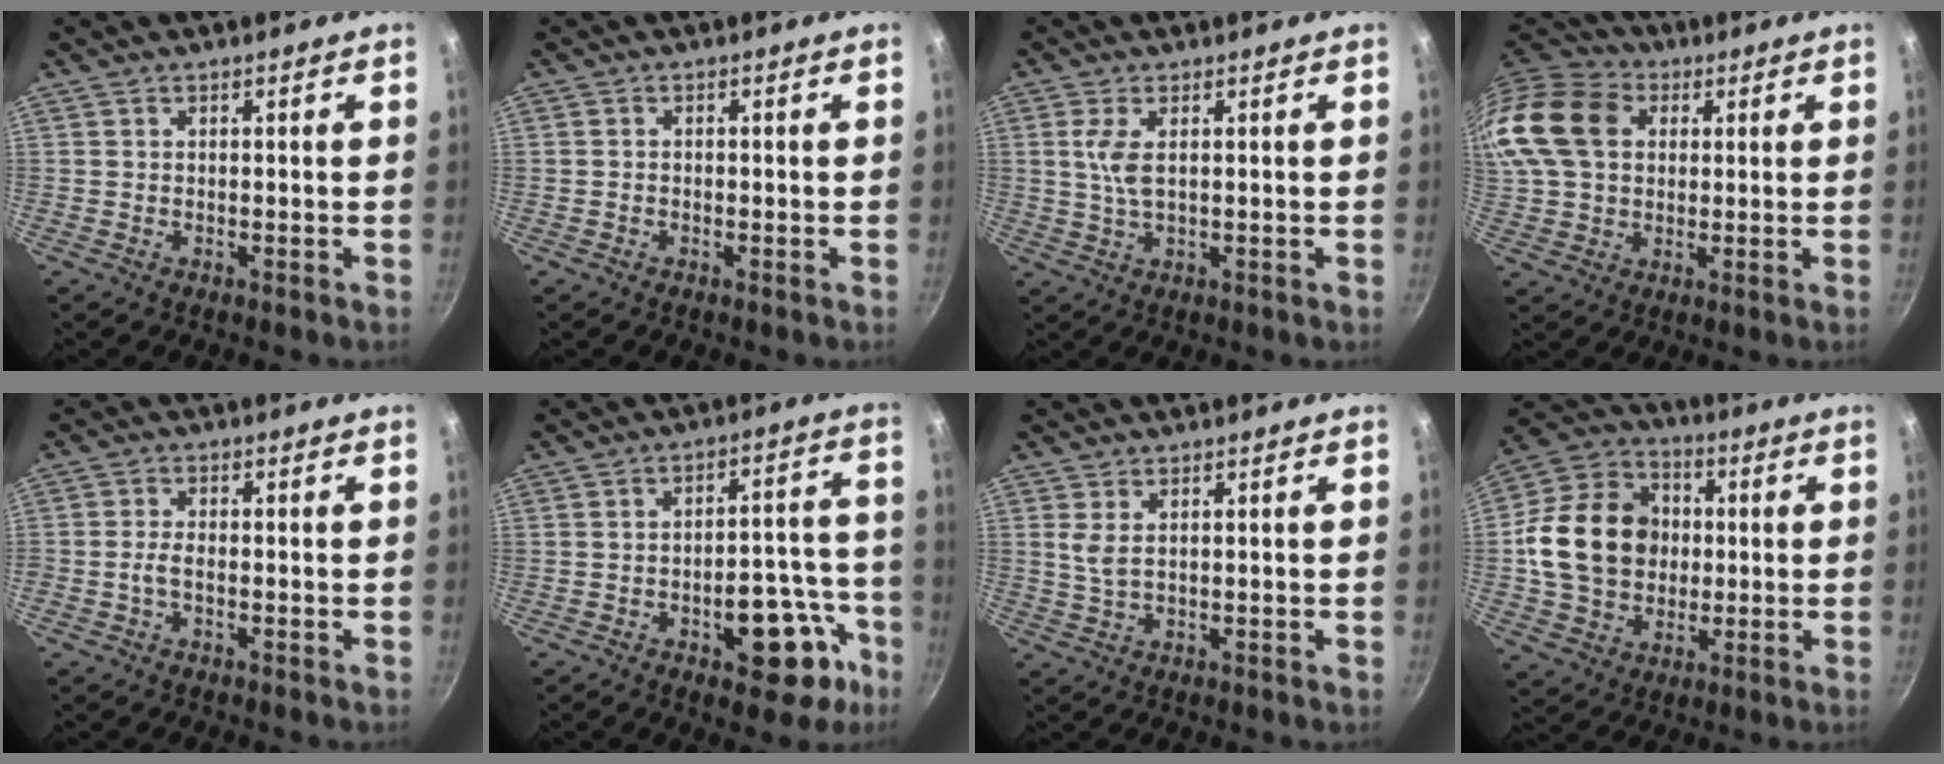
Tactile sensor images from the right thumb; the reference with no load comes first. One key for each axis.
{"total": 0.6, "fx": -0.3, "fy": 0.4, "fz": 0.2, "tx": -0.006, "ty": 0.003, "tz": -0.006}
{"total": 4.2, "fx": 0.9, "fy": 1.6, "fz": 3.8, "tx": -0.085, "ty": -0.002, "tz": 0.022}
{"total": 19.4, "fx": 4.6, "fy": 14.7, "fz": 11.9, "tx": -0.246, "ty": 0.026, "tz": 0.073}
{"total": 2.4, "fx": -0.9, "fy": 1.2, "fz": 1.9, "tx": -0.039, "ty": 0.015, "tz": -0.020}
{"total": 14.4, "fx": -6.6, "fy": 7.3, "fz": 10.5, "tx": -0.072, "ty": 0.054, "tz": -0.081}
{"total": 2.7, "fx": 0.9, "fy": 1.0, "fz": 2.4, "tx": -0.050, "ty": -0.006, "tz": 0.021}
{"total": 18.6, "fx": 0.6, "fy": 15.2, "fz": 10.7, "tx": -0.160, "ty": 0.025, "tz": 0.006}